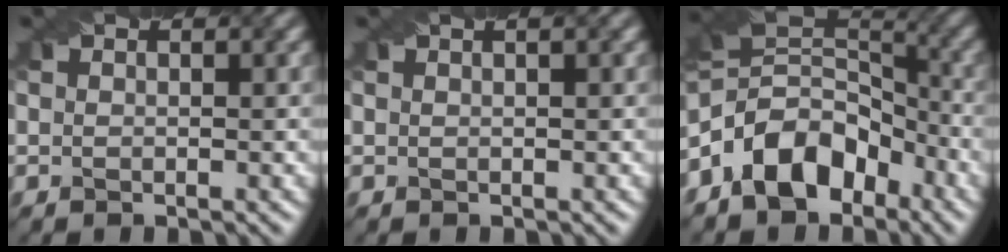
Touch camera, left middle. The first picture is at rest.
{"total": 1.5, "force": [0.8, 0.5, 1.2], "torque": [-0.013, -0.002, 0.007]}
{"total": 8.4, "force": [-4.4, 5.4, 4.8], "torque": [-0.065, 0.015, -0.103]}